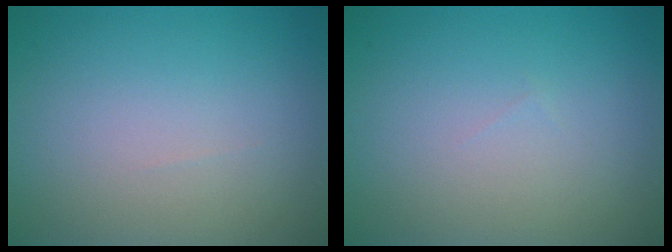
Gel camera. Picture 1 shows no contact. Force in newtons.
{"total": 0.0}